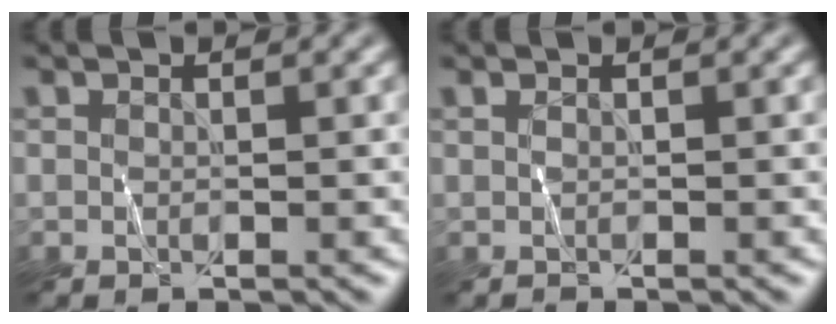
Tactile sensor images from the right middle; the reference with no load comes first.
{"total": 0.0}